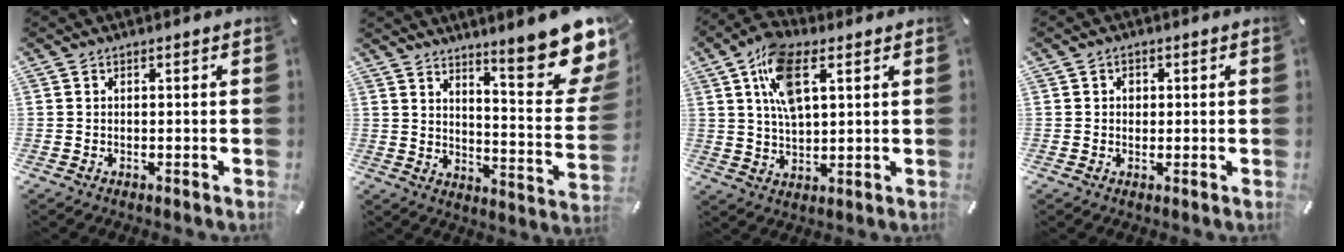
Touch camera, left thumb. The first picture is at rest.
{"total": 18.6, "force": [12.3, 4.9, 13.0], "torque": [-0.175, -0.105, 0.201]}
{"total": 11.8, "force": [4.9, 6.0, 9.0], "torque": [-0.180, 0.000, 0.086]}
{"total": 1.7, "force": [0.1, 1.6, 0.6], "torque": [0.002, 0.001, -0.004]}